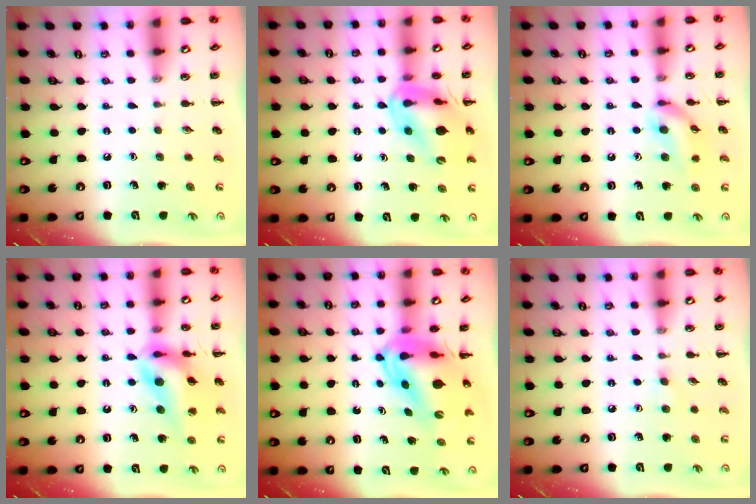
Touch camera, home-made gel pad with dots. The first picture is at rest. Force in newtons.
{"total": 16.0, "press": 15.7, "slide": 3.3}
{"total": 12.6, "press": 12.4, "slide": 1.9}
{"total": 16.0, "press": 15.7, "slide": 2.7}
{"total": 10.2, "press": 9.6, "slide": 3.5}
{"total": 4.4, "press": 4.0, "slide": 1.7}